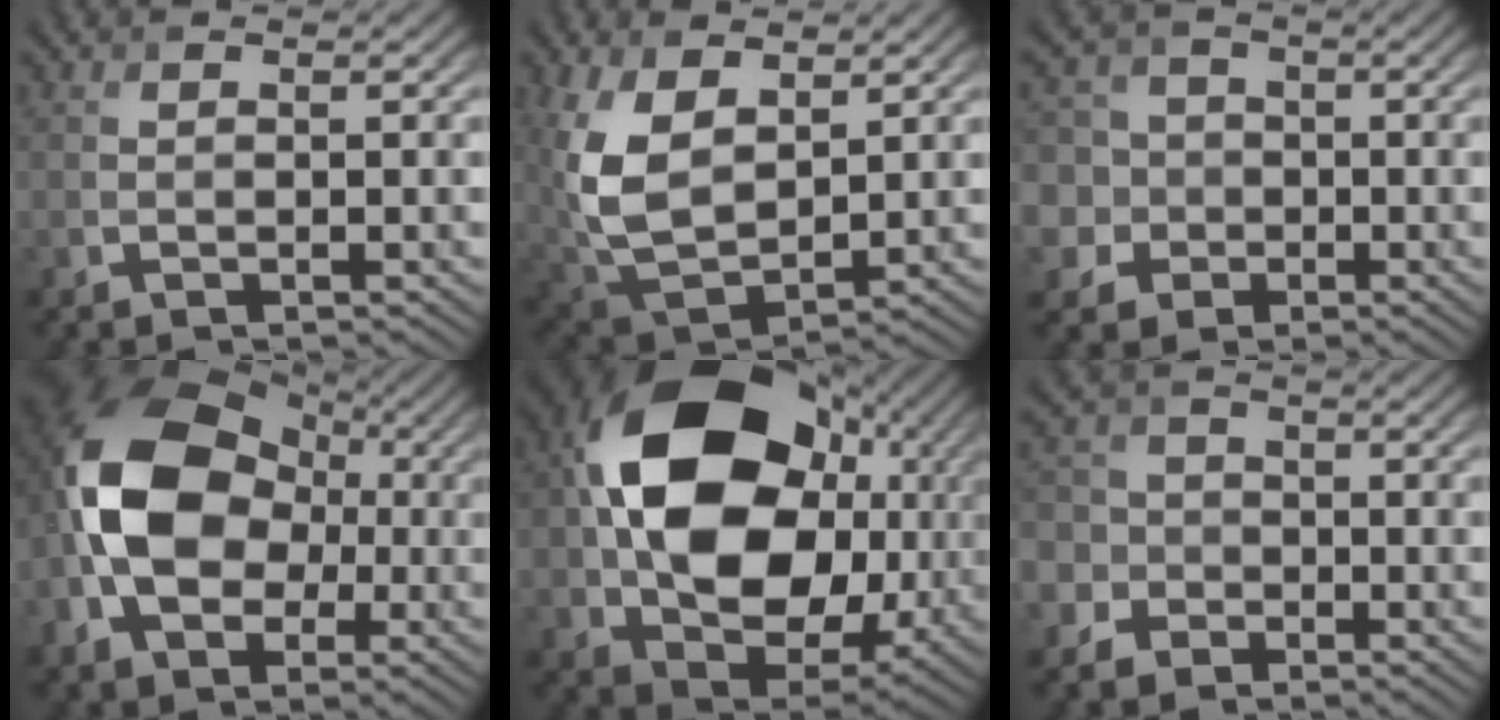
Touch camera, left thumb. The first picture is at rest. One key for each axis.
{"total": 12.4, "fx": 3.4, "fy": 7.5, "fz": 9.3, "tx": -0.244, "ty": -0.009, "tz": 0.074}
{"total": 9.0, "fx": -1.0, "fy": 8.4, "fz": 3.0, "tx": -0.111, "ty": 0.015, "tz": -0.059}
{"total": 16.2, "fx": -1.6, "fy": 11.4, "fz": 11.5, "tx": -0.218, "ty": 0.008, "tz": -0.042}
{"total": 20.2, "fx": 2.8, "fy": 15.1, "fz": 13.1, "tx": -0.289, "ty": -0.036, "tz": 0.088}
{"total": 6.9, "fx": -2.6, "fy": 6.1, "fz": 1.9, "tx": -0.061, "ty": -0.003, "tz": -0.076}